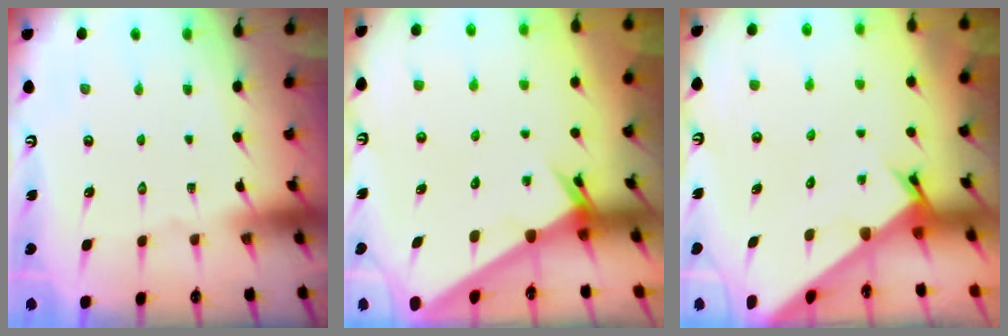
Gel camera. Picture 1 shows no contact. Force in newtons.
{"total": 2.5, "press": 2.5, "slide": 0.1}
{"total": 2.1, "press": 2.1, "slide": 0.2}